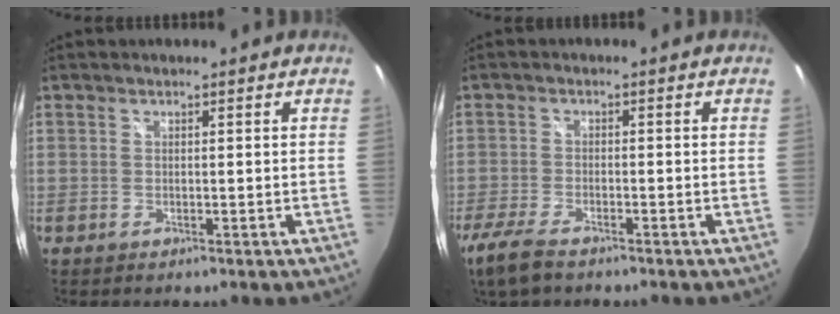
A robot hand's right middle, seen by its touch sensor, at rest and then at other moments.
{"total": 7.2, "force": [-5.5, 1.9, 4.2], "torque": [-0.119, -0.022, -0.108]}